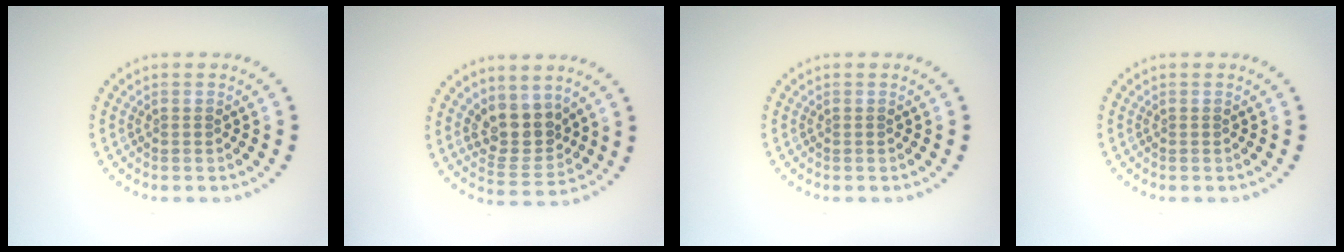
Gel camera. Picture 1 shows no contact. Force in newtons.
{"total": 3.8, "press": 3.4, "slide": 1.6}
{"total": 0.0}
{"total": 0.0}